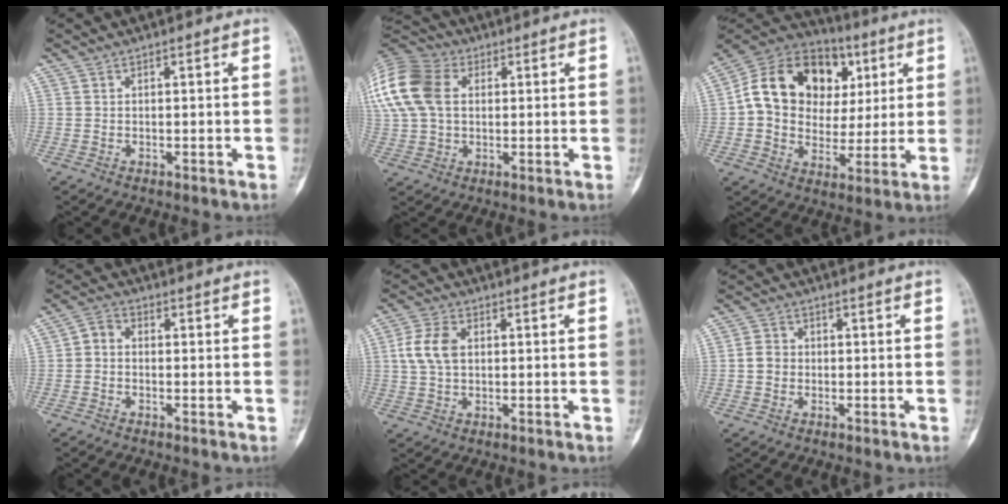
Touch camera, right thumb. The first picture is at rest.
{"total": 19.5, "force": [4.7, 14.0, 12.7], "torque": [-0.301, 0.039, 0.086]}
{"total": 20.8, "force": [4.6, 16.1, 12.4], "torque": [-0.184, 0.028, 0.079]}
{"total": 2.9, "force": [-0.5, 2.1, 1.9], "torque": [-0.029, 0.012, -0.024]}
{"total": 6.8, "force": [1.0, 4.5, 5.1], "torque": [-0.106, 0.011, 0.018]}
{"total": 3.0, "force": [-0.4, 2.7, 1.2], "torque": [-0.011, 0.009, -0.011]}